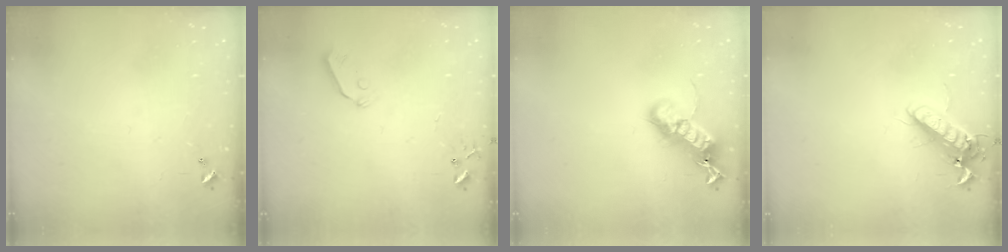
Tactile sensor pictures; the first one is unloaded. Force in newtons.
{"total": 5.5, "press": 5.4, "slide": 0.6}
{"total": 19.9, "press": 19.9, "slide": 0.3}
{"total": 12.5, "press": 12.3, "slide": 2.1}